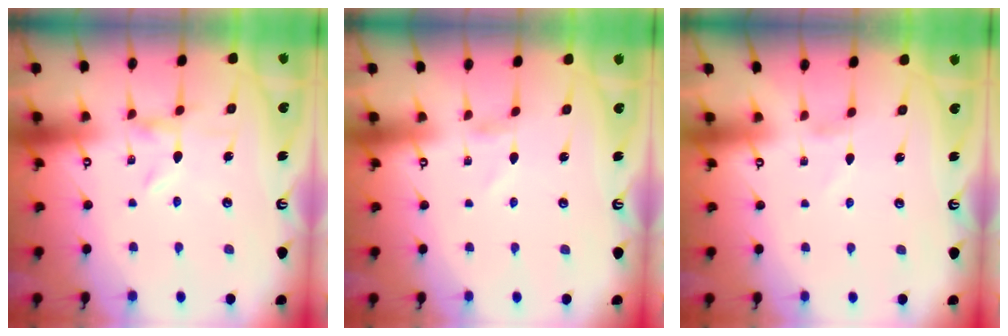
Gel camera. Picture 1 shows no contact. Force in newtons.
{"total": 1.3, "press": 1.2, "slide": 0.1}
{"total": 1.0, "press": 1.0, "slide": 0.1}